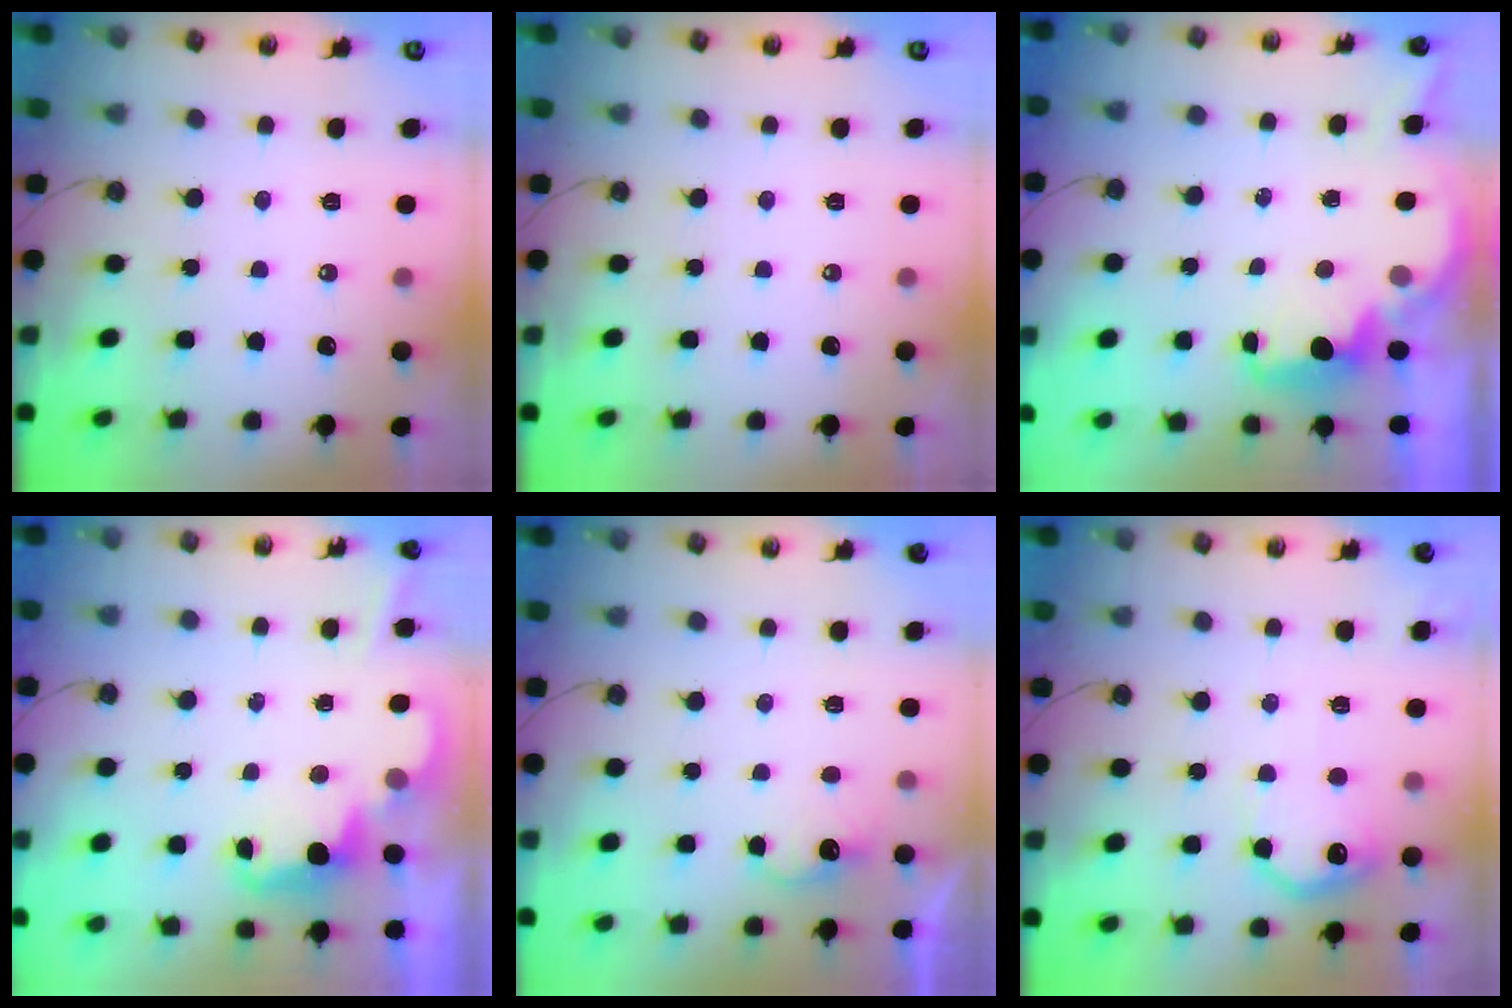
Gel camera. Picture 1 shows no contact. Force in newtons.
{"total": 0.0}
{"total": 2.3, "press": 2.1, "slide": 0.9}
{"total": 2.5, "press": 2.4, "slide": 0.6}
{"total": 4.8, "press": 4.7, "slide": 1.0}
{"total": 11.7, "press": 11.7, "slide": 0.6}